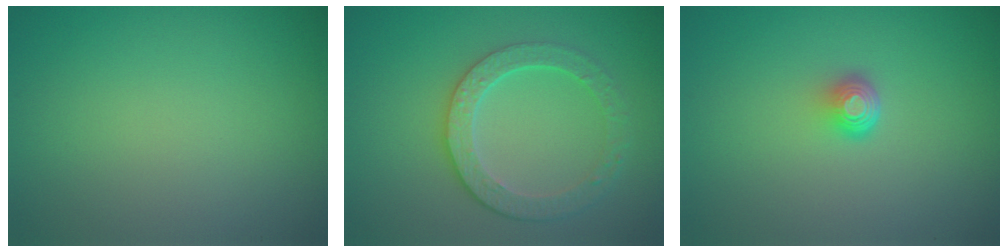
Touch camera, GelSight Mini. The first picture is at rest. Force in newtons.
{"total": 4.3, "press": 3.3, "slide": 2.7}
{"total": 2.0, "press": 1.3, "slide": 1.6}